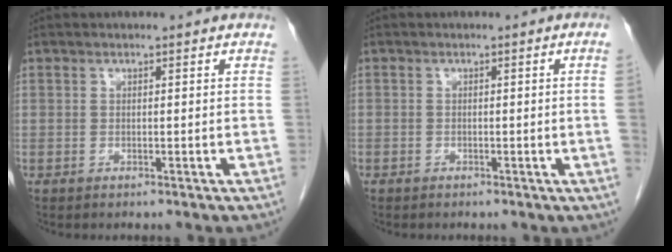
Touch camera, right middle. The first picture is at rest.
{"total": 1.5, "force": [-0.3, -0.6, 1.4], "torque": [-0.014, 0.000, -0.006]}